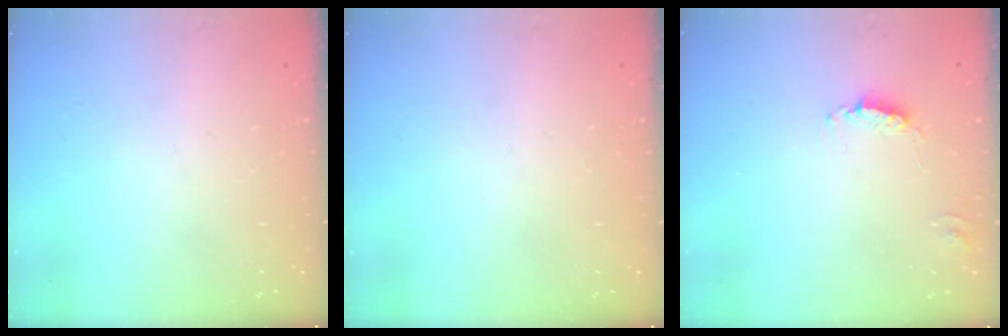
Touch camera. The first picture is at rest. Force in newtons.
{"total": 0.0}
{"total": 0.8, "press": 0.8, "slide": 0.1}